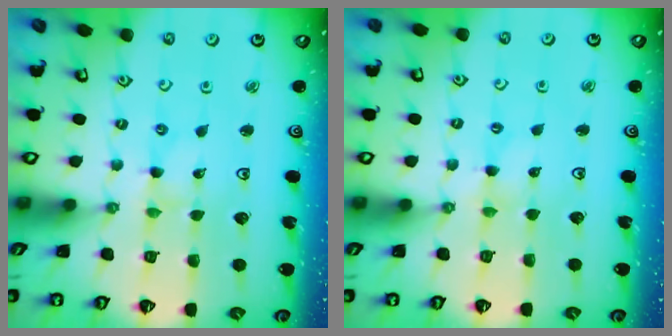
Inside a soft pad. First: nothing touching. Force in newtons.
{"total": 2.0, "press": 1.9, "slide": 0.3}